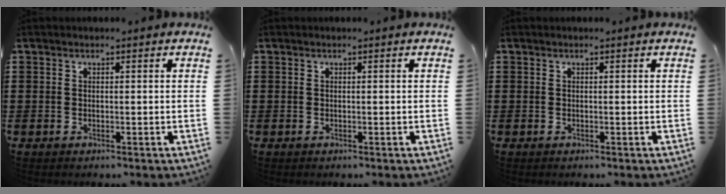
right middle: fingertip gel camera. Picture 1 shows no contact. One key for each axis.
{"total": 0.0}
{"total": 0.0}